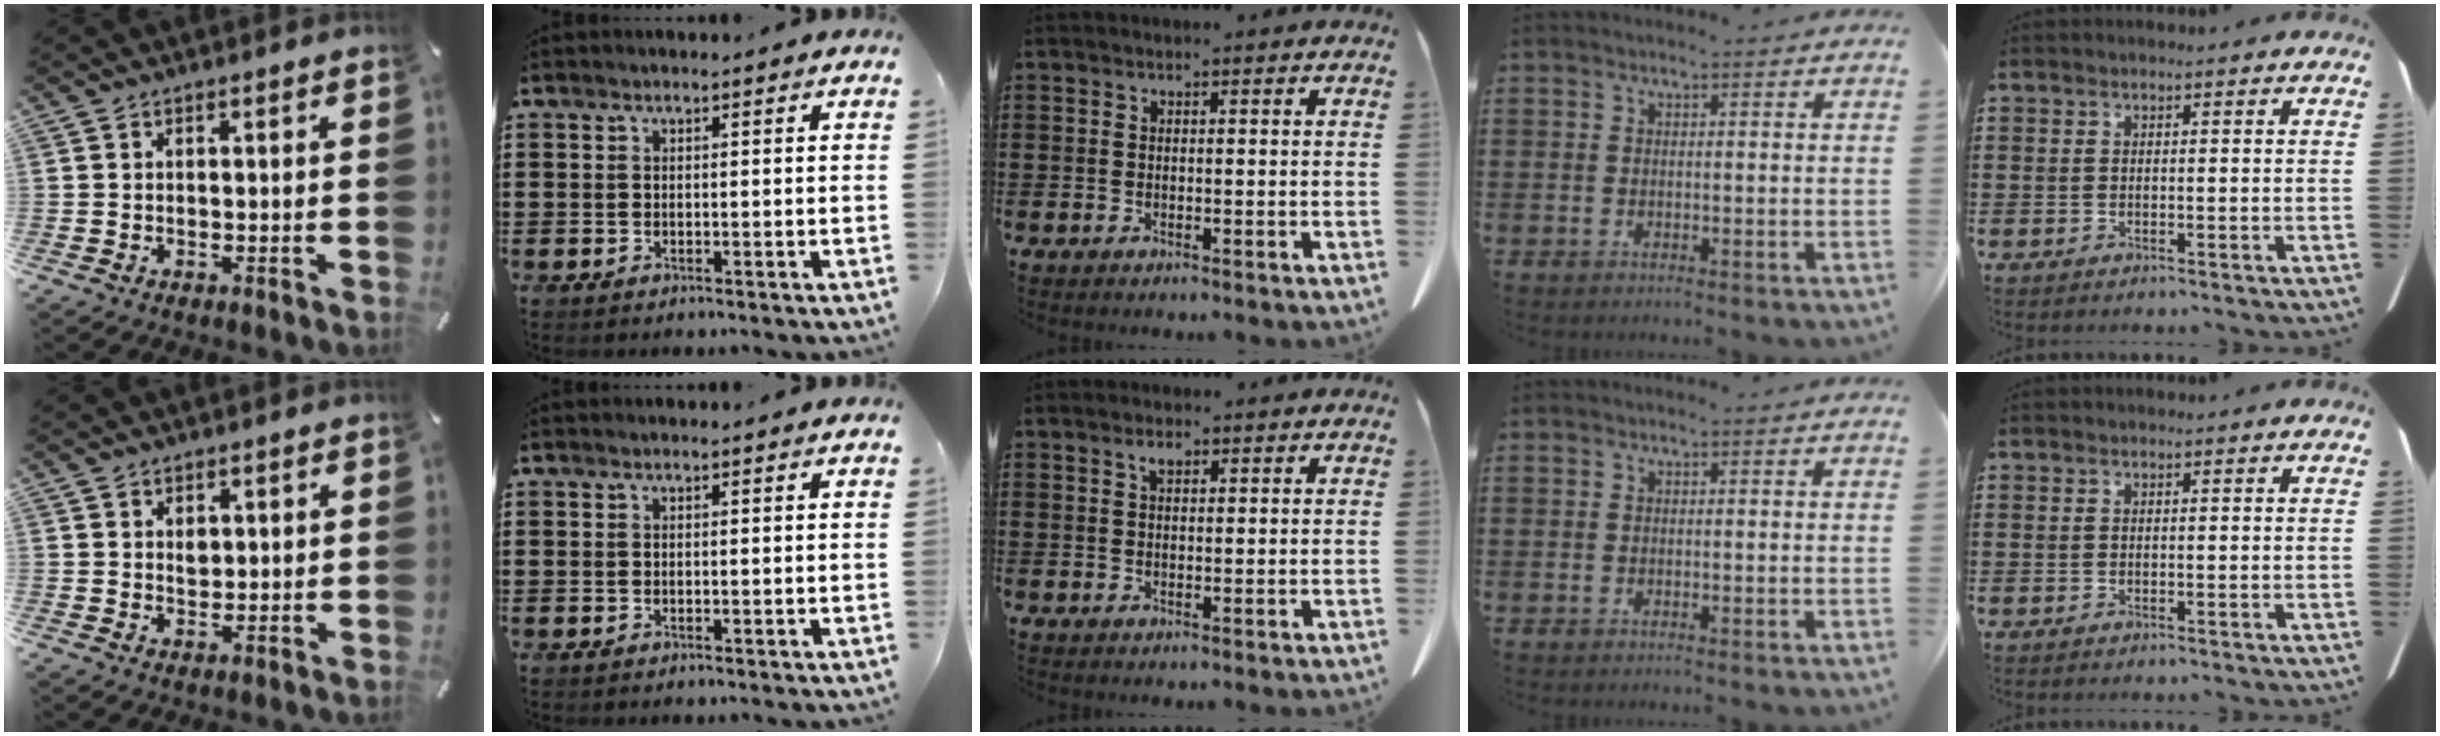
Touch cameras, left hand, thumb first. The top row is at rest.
{"thumb": {"total": 2.4, "force": [1.0, 1.9, 1.1], "torque": [0.002, -0.008, 0.013]}, "middle": {"total": 1.7, "force": [0.9, 0.8, 1.2], "torque": [-0.020, 0.001, 0.014]}}